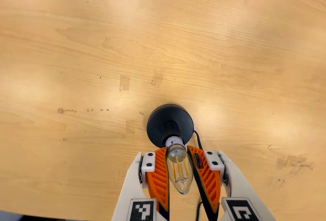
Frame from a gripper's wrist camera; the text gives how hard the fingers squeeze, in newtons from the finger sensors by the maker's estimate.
{"total": 14.9, "left": 15.0, "right": 14.9}